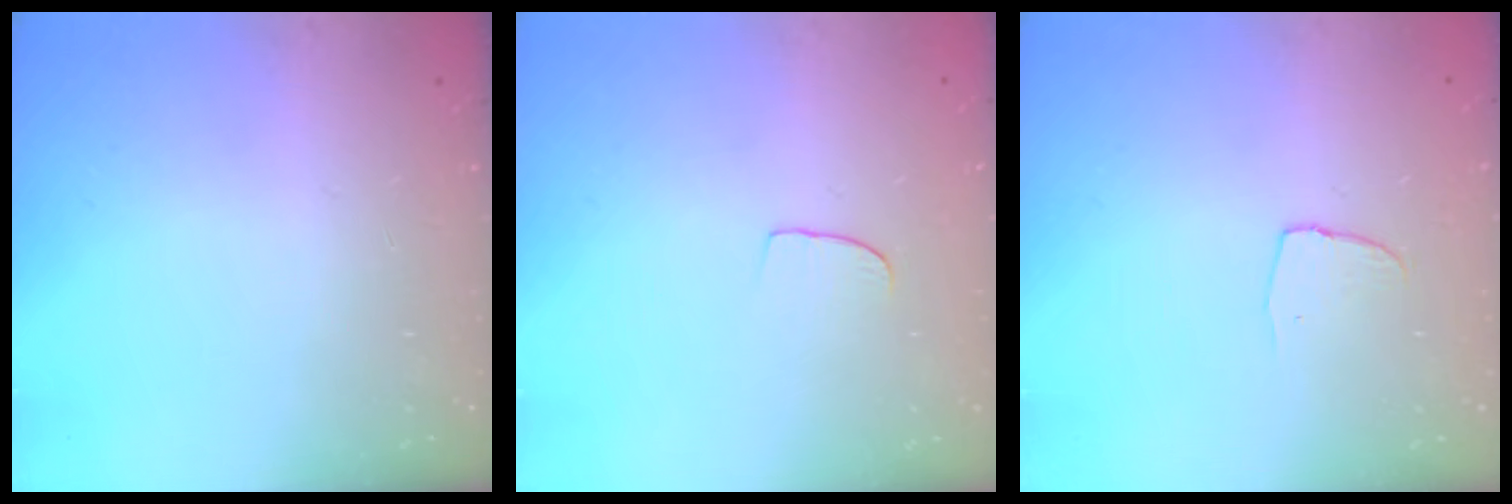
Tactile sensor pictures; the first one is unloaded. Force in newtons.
{"total": 3.2, "press": 3.1, "slide": 0.3}
{"total": 4.3, "press": 4.3, "slide": 0.3}